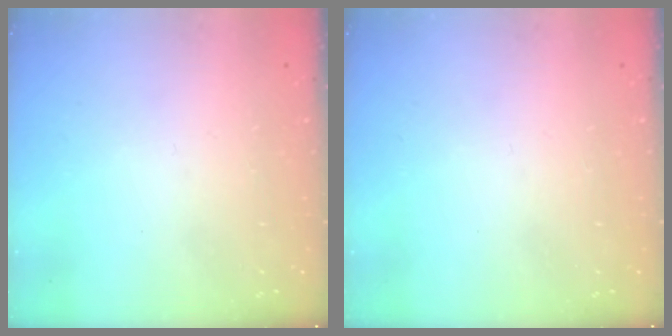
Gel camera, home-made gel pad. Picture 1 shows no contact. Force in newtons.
{"total": 0.0}